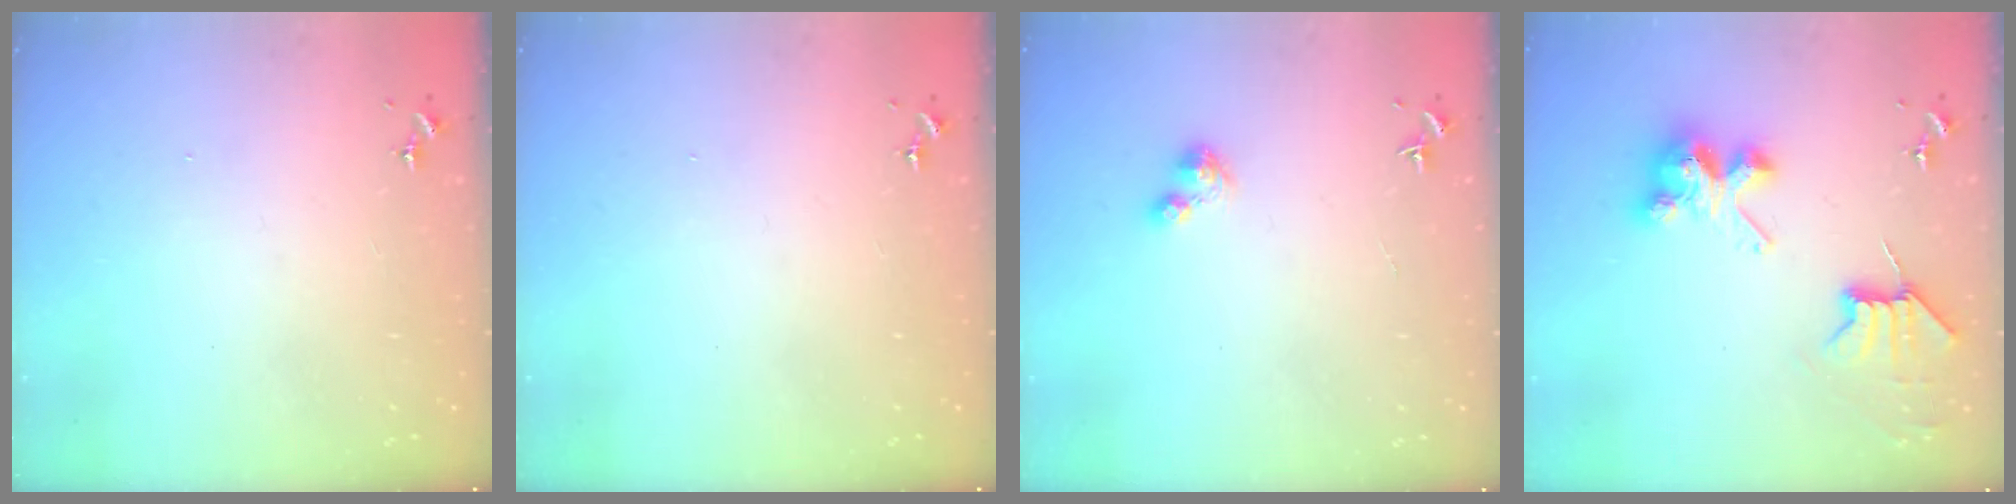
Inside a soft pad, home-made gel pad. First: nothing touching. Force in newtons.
{"total": 0.0}
{"total": 3.6, "press": 3.6, "slide": 0.4}
{"total": 8.1, "press": 8.1, "slide": 0.6}